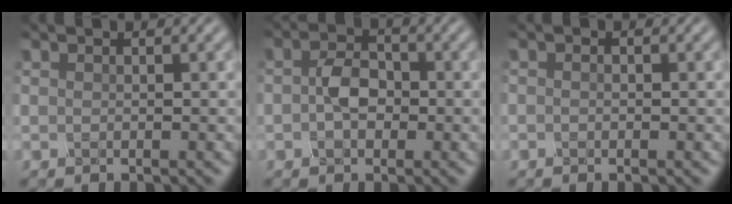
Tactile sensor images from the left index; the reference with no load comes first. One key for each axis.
{"total": 2.9, "fx": -0.4, "fy": 2.0, "fz": 2.1, "tx": -0.042, "ty": 0.003, "tz": -0.013}
{"total": 0.6, "fx": -0.2, "fy": 0.3, "fz": 0.5, "tx": -0.007, "ty": -0.002, "tz": -0.003}